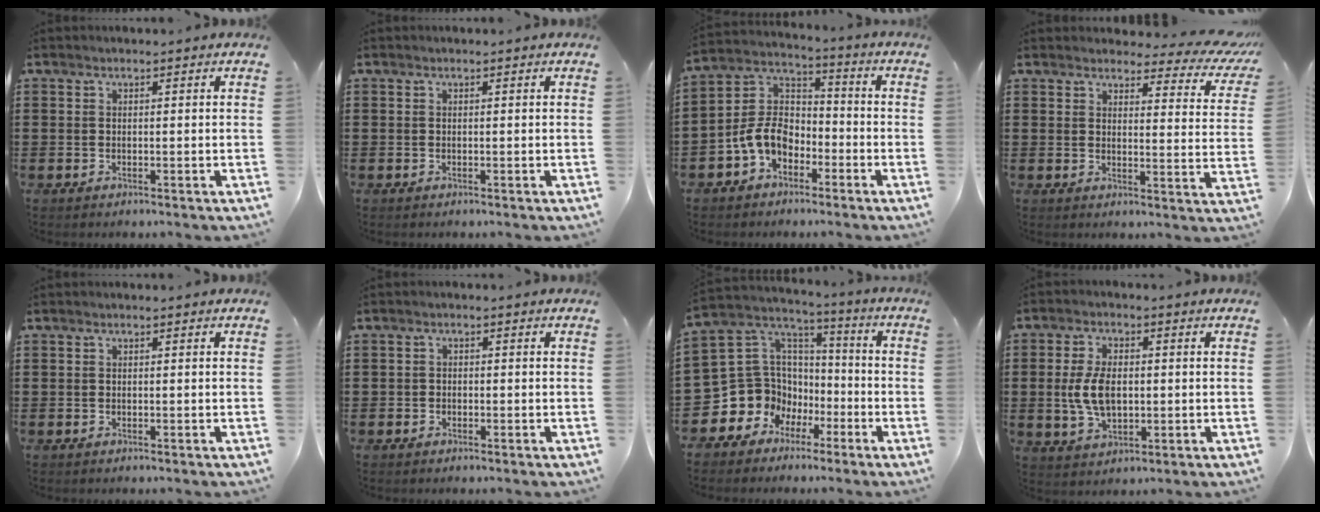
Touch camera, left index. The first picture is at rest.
{"total": 0.0}
{"total": 7.5, "force": [-3.7, 5.3, 3.9], "torque": [-0.117, 0.005, -0.081]}
{"total": 4.0, "force": [3.5, 1.0, 1.7], "torque": [-0.034, -0.023, 0.056]}
{"total": 0.0}
{"total": 1.1, "force": [-0.8, 0.7, 0.2], "torque": [-0.008, 0.002, -0.018]}
{"total": 10.1, "force": [-3.5, 9.4, 0.5], "torque": [-0.068, -0.023, -0.051]}
{"total": 7.1, "force": [0.2, 3.9, 5.9], "torque": [-0.133, 0.006, 0.000]}